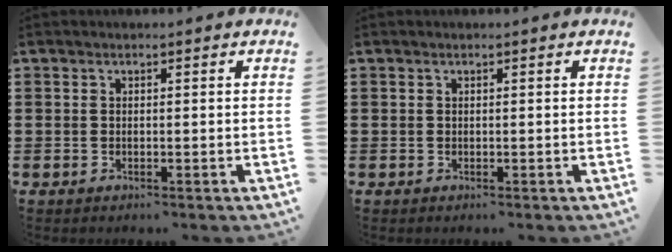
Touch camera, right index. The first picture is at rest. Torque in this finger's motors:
{"motor_torque": [0.00, 0.00, 0.00, 0.00]}